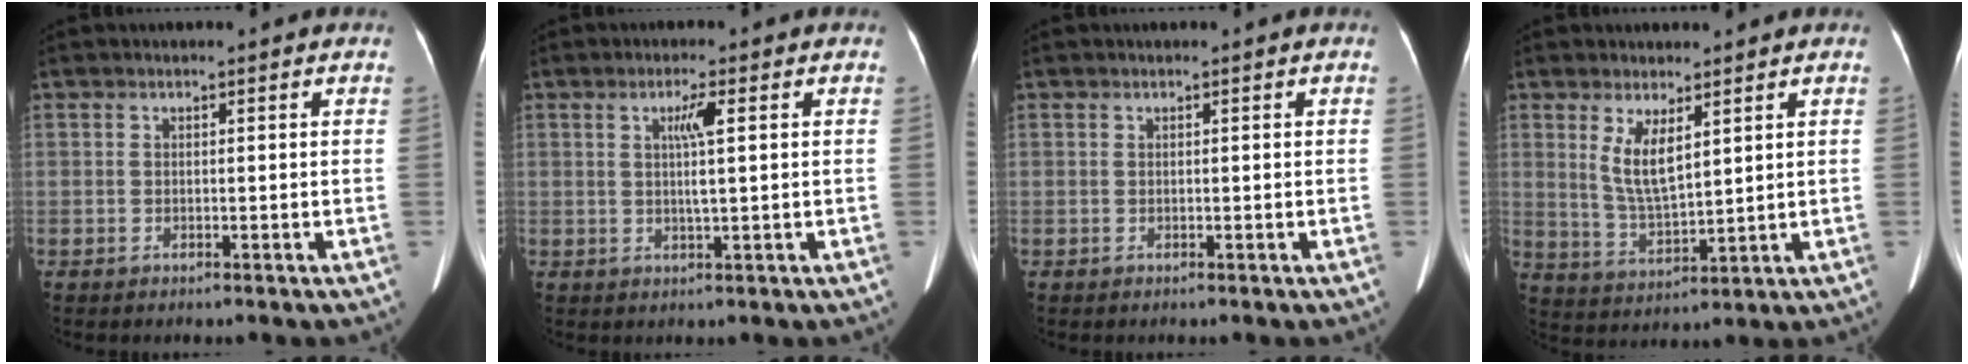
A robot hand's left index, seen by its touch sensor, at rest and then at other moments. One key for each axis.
{"total": 3.4, "fx": 0.8, "fy": -0.2, "fz": 3.3, "tx": -0.059, "ty": 0.003, "tz": 0.013}
{"total": 0.0}
{"total": 6.0, "fx": 2.8, "fy": 1.8, "fz": 5.0, "tx": -0.104, "ty": -0.010, "tz": 0.065}